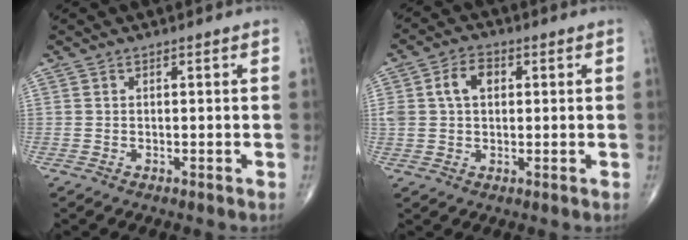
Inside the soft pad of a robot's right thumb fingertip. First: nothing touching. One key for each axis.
{"total": 6.8, "fx": 1.6, "fy": 4.7, "fz": 4.7, "tx": -0.087, "ty": 0.014, "tz": 0.030}